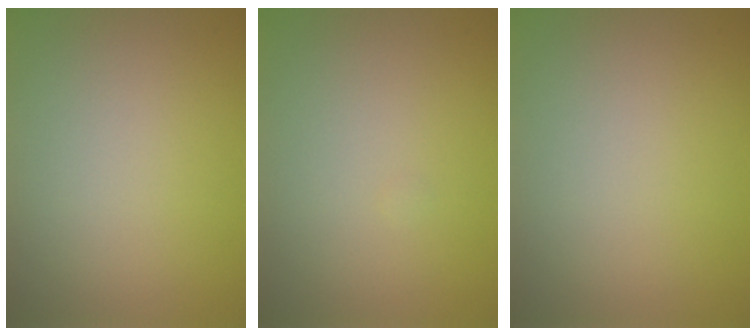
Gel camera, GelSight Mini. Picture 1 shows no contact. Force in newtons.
{"total": 0.0}
{"total": 0.0}